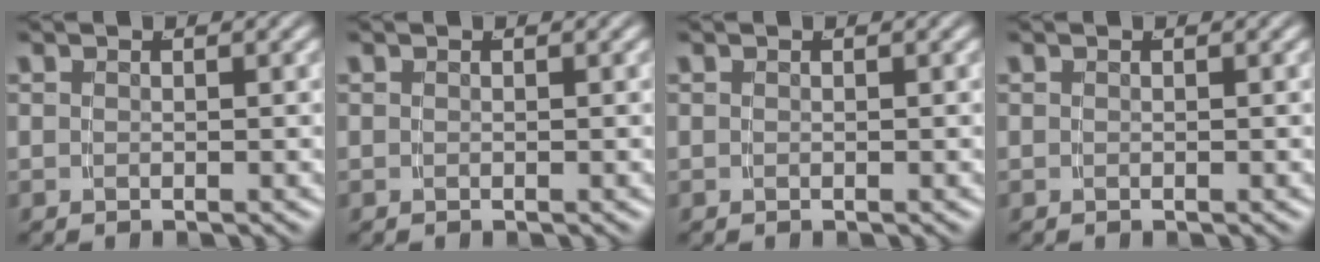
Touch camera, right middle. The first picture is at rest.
{"total": 0.0}
{"total": 0.0}
{"total": 0.0}